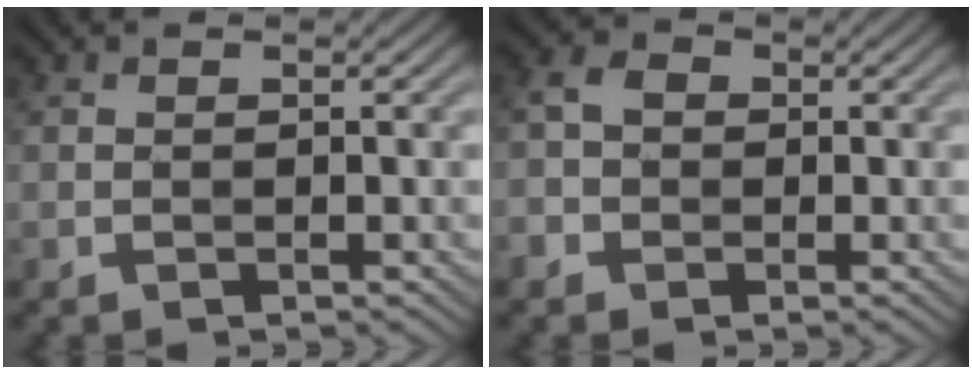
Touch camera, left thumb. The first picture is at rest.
{"total": 2.7, "force": [-0.8, 2.3, 1.0], "torque": [-0.027, 0.004, -0.023]}